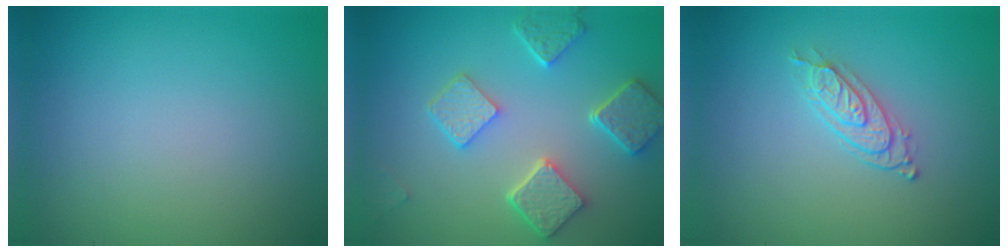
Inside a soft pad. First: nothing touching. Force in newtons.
{"total": 5.7, "press": 4.5, "slide": 3.5}
{"total": 2.5, "press": 2.1, "slide": 1.4}